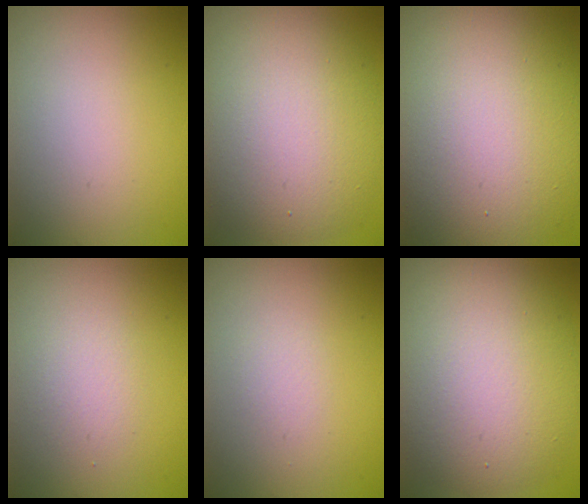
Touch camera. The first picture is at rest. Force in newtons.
{"total": 9.6, "press": 9.6, "slide": 0.2}
{"total": 15.3, "press": 15.2, "slide": 0.8}
{"total": 1.6, "press": 1.6, "slide": 0.1}
{"total": 0.5, "press": 0.5, "slide": 0.1}
{"total": 9.7, "press": 9.6, "slide": 0.8}